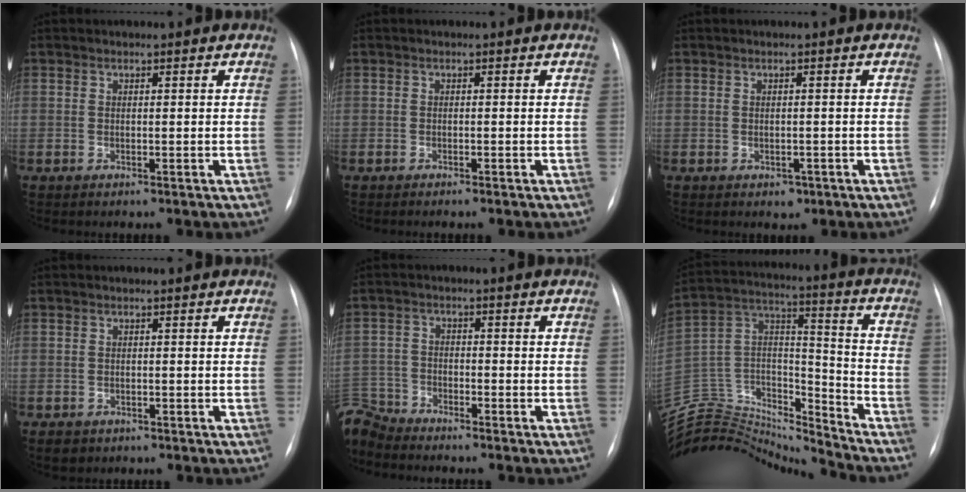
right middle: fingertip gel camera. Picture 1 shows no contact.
{"total": 1.1, "force": [-0.9, 0.0, 0.7], "torque": [-0.012, -0.002, -0.011]}
{"total": 1.5, "force": [-0.8, 1.2, 0.6], "torque": [-0.007, 0.002, -0.005]}
{"total": 2.0, "force": [-1.3, 1.4, 0.4], "torque": [-0.007, 0.001, -0.014]}
{"total": 7.1, "force": [-7.0, 1.0, 0.2], "torque": [-0.011, -0.003, -0.140]}
{"total": 23.7, "force": [-22.8, 4.0, 4.9], "torque": [-0.125, 0.039, -0.380]}